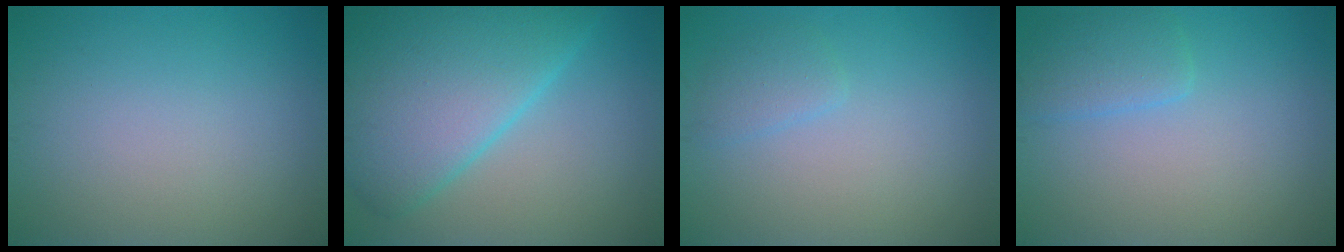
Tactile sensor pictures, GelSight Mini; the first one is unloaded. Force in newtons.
{"total": 10.3, "press": 10.3, "slide": 0.2}
{"total": 1.4, "press": 1.4, "slide": 0.2}
{"total": 2.4, "press": 2.3, "slide": 0.2}